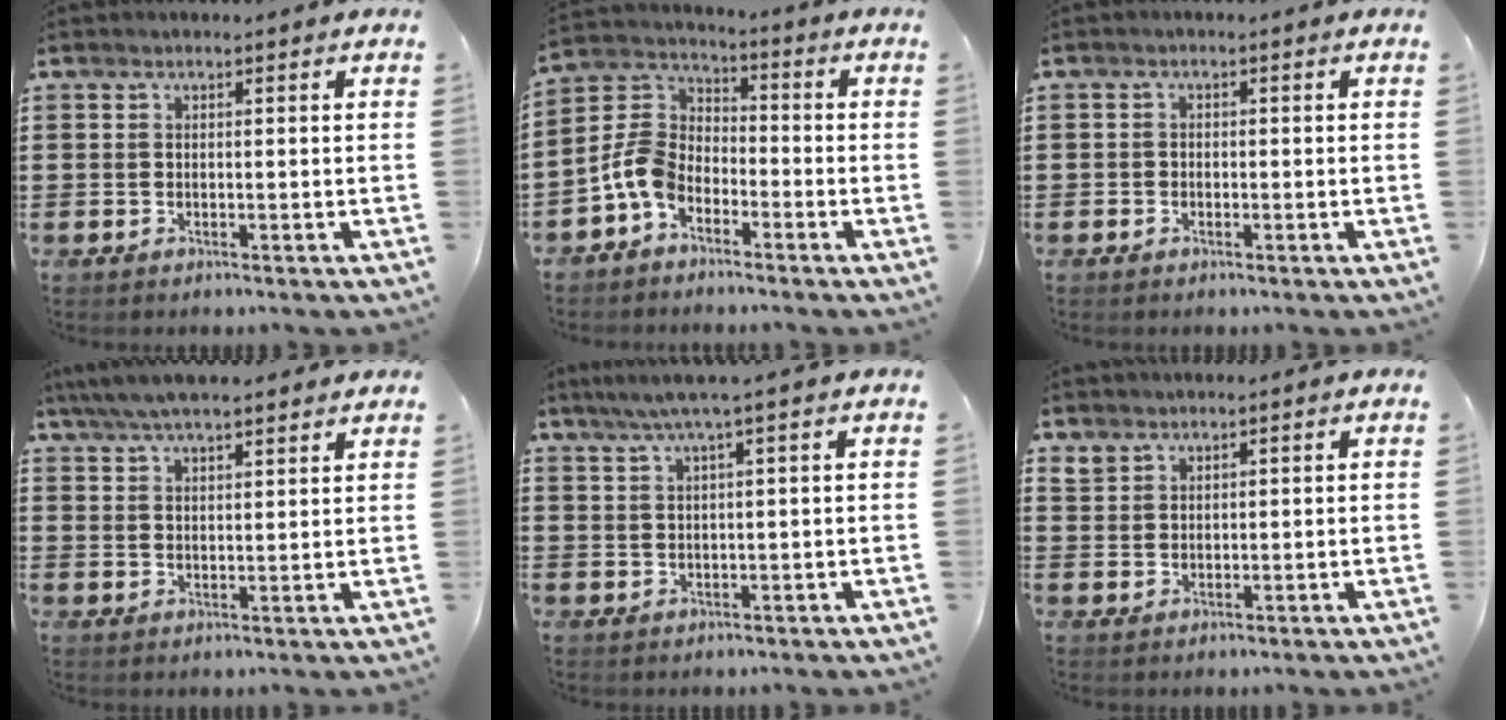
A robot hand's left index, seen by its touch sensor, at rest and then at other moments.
{"total": 7.0, "force": [-3.8, 4.3, 4.0], "torque": [-0.123, -0.004, -0.087]}
{"total": 0.9, "force": [-0.6, 0.6, 0.2], "torque": [-0.006, 0.001, -0.013]}
{"total": 5.2, "force": [4.6, 0.7, 2.3], "torque": [-0.057, -0.006, 0.083]}
{"total": 3.1, "force": [1.7, -0.3, 2.6], "torque": [-0.052, 0.002, 0.029]}
{"total": 1.9, "force": [1.6, 0.9, 0.2], "torque": [-0.008, 0.000, 0.034]}